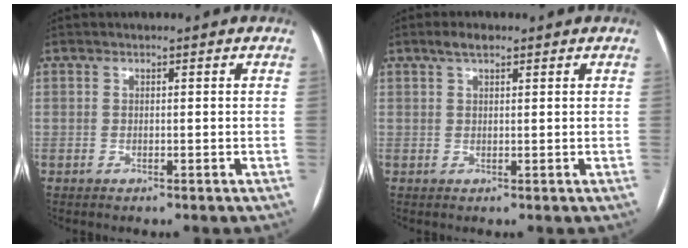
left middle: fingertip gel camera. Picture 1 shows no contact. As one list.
[{"total": 2.3, "force": [1.6, 0.8, 1.5], "torque": [-0.029, 0.012, 0.029]}]